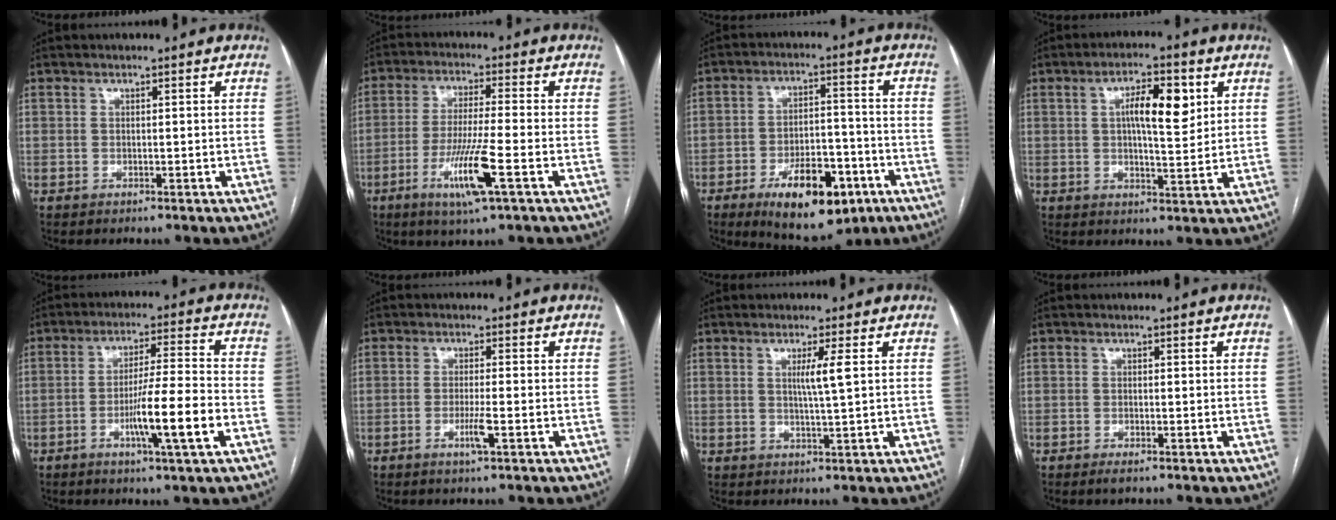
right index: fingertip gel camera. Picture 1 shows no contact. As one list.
[{"total": 9.9, "force": [-4.1, -0.2, 9.0], "torque": [-0.177, -0.017, -0.076]}, {"total": 14.3, "force": [-7.3, 6.0, 10.8], "torque": [-0.165, 0.004, -0.105]}, {"total": 8.1, "force": [2.4, 2.3, 7.4], "torque": [-0.124, 0.012, 0.038]}, {"total": 10.2, "force": [-3.7, -0.4, 9.5], "torque": [-0.166, -0.007, -0.063]}, {"total": 3.2, "force": [-1.5, -0.2, 2.9], "torque": [-0.057, -0.005, -0.027]}, {"total": 3.1, "force": [0.8, -0.5, 3.0], "torque": [-0.056, -0.005, 0.013]}, {"total": 1.4, "force": [-1.0, 0.2, 1.0], "torque": [-0.017, -0.002, -0.014]}]